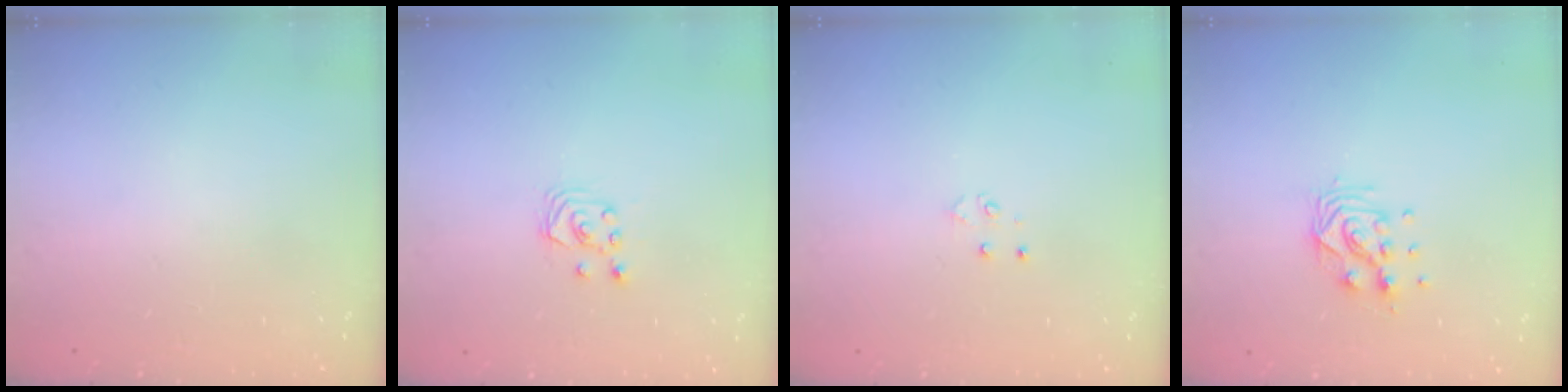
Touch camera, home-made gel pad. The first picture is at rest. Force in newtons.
{"total": 2.9, "press": 2.8, "slide": 0.3}
{"total": 3.1, "press": 3.1, "slide": 0.6}
{"total": 9.6, "press": 9.5, "slide": 0.8}